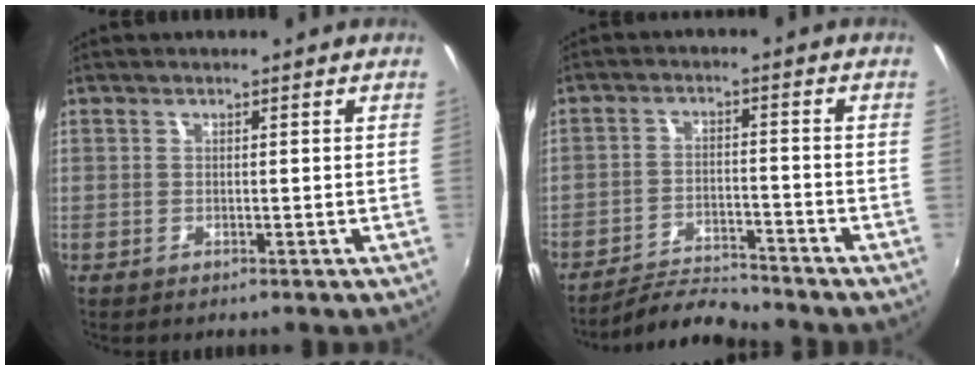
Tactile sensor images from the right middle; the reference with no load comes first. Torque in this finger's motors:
{"motor_torque": [1.12, -1.02, 0.79, 0.21]}